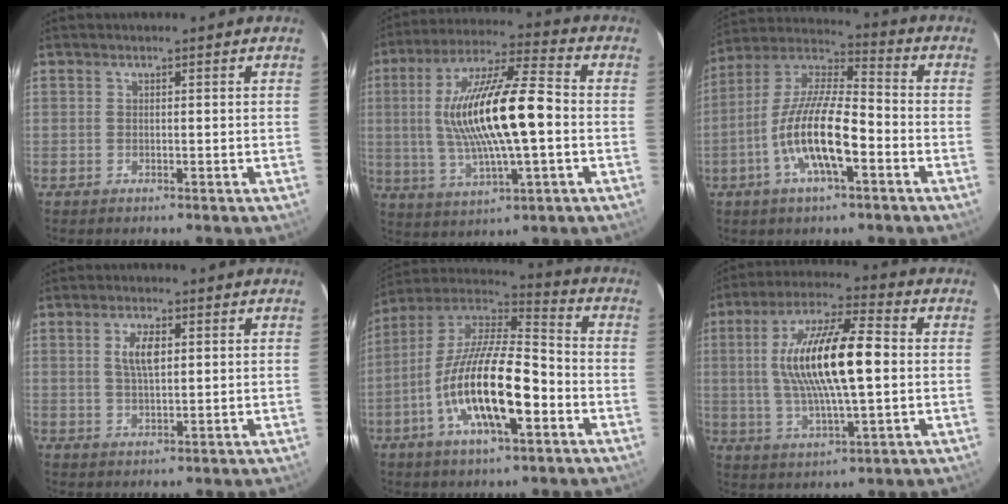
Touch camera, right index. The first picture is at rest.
{"total": 18.8, "force": [-0.2, 4.1, 18.3], "torque": [-0.343, 0.008, -0.001]}
{"total": 15.1, "force": [-5.4, 4.1, 13.5], "torque": [-0.268, -0.005, -0.107]}
{"total": 4.5, "force": [1.2, 1.8, 4.0], "torque": [-0.074, 0.004, 0.024]}
{"total": 20.1, "force": [-6.8, 6.4, 17.9], "torque": [-0.338, -0.016, -0.132]}
{"total": 17.7, "force": [1.2, 4.5, 17.1], "torque": [-0.320, 0.011, 0.022]}